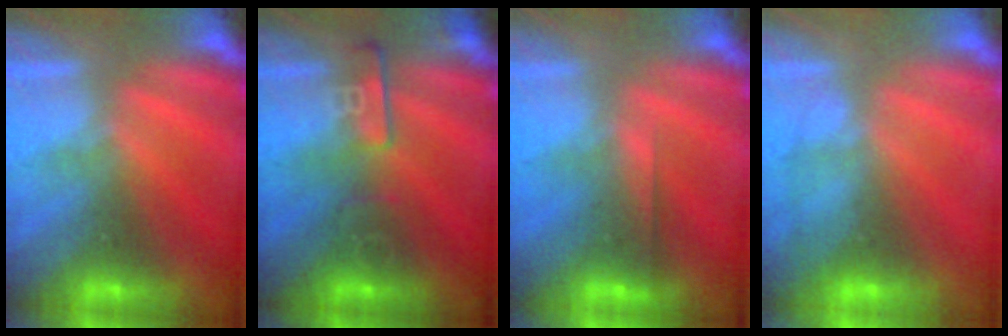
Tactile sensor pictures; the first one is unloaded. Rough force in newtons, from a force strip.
{"total": 2.4}
{"total": 2.6}
{"total": 1.7}